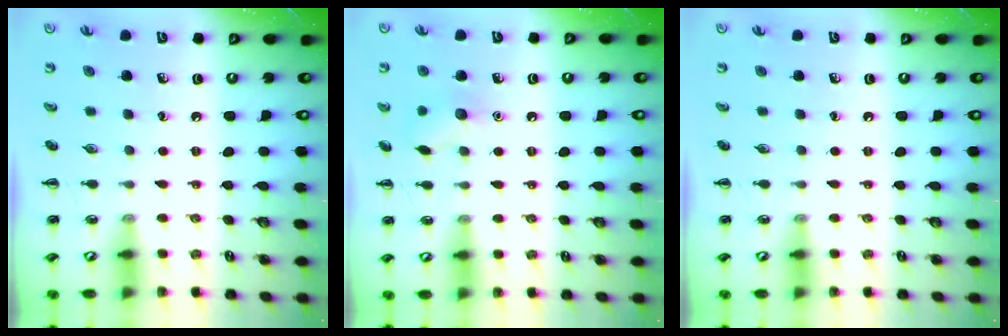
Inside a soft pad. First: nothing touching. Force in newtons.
{"total": 7.8, "press": 7.7, "slide": 1.3}
{"total": 0.0}